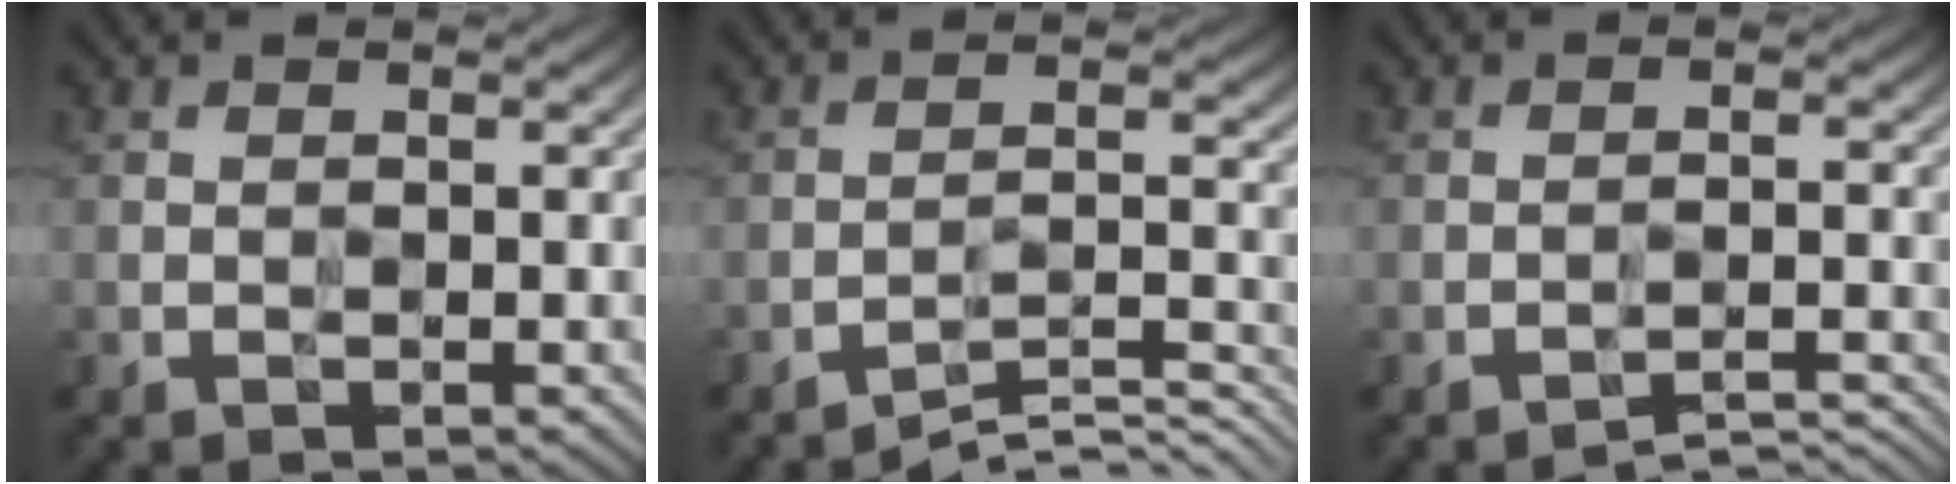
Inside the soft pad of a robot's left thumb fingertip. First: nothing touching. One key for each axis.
{"total": 5.3, "fx": -5.0, "fy": 0.5, "fz": 1.6, "tx": -0.015, "ty": 0.003, "tz": -0.084}
{"total": 3.3, "fx": -3.3, "fy": 0.2, "fz": 0.2, "tx": 0.009, "ty": 0.001, "tz": -0.048}